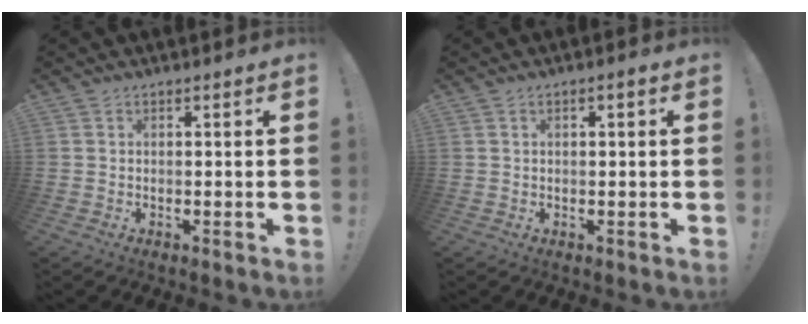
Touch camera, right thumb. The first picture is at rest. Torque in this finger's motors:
{"motor_torque": [-0.03, -0.03, 0.06, -0.09, 0.07]}